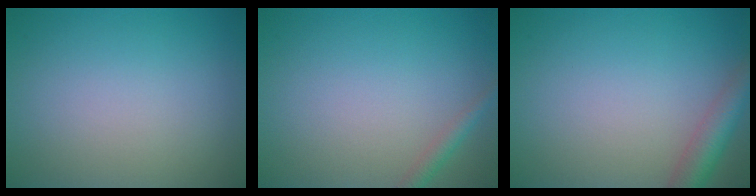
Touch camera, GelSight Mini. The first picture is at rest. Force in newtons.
{"total": 1.4, "press": 1.4, "slide": 0.1}
{"total": 3.5, "press": 3.5, "slide": 0.2}